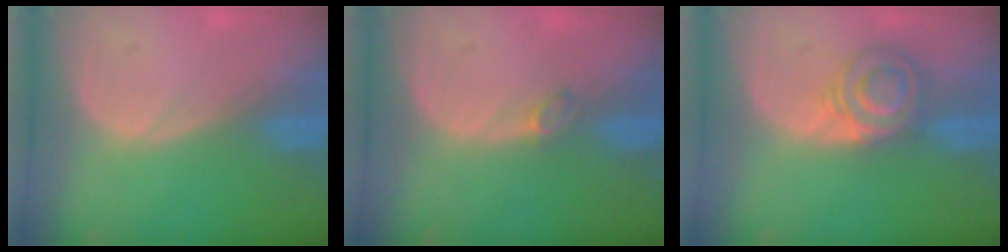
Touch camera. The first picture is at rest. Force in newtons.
{"total": 1.4, "press": 1.3, "slide": 0.3}
{"total": 5.7, "press": 5.6, "slide": 1.0}